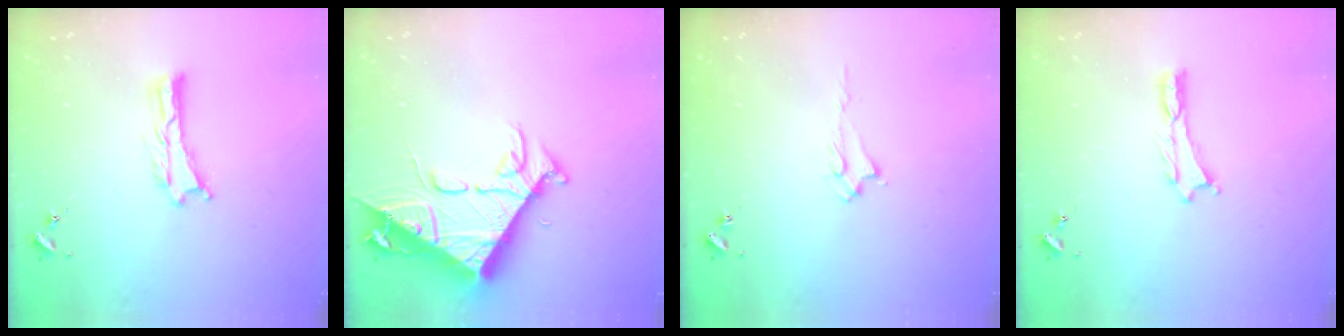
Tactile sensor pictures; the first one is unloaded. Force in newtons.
{"total": 10.1, "press": 10.1, "slide": 0.9}
{"total": 1.9, "press": 1.8, "slide": 0.4}
{"total": 0.0}